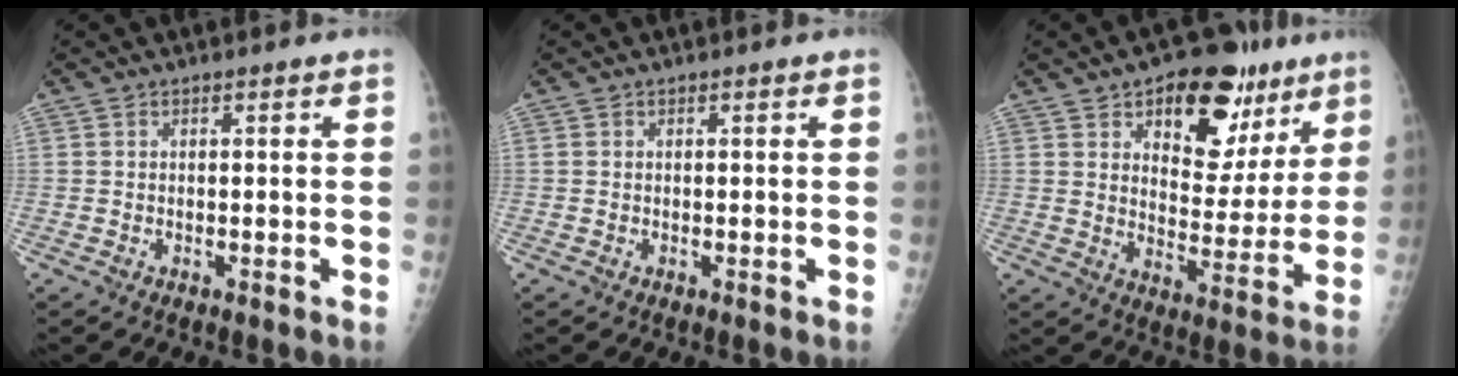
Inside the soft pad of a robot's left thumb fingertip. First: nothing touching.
{"total": 0.0}
{"total": 18.2, "force": [9.9, 10.2, 11.3], "torque": [-0.092, -0.041, 0.142]}